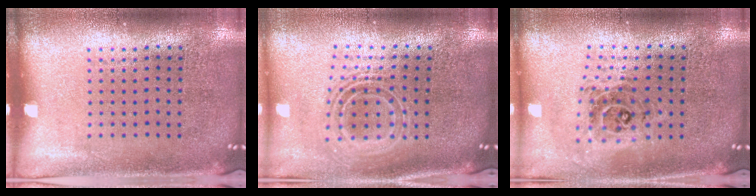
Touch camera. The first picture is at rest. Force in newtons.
{"total": 2.2, "press": 1.6, "slide": 1.5}
{"total": 0.9, "press": 0.9, "slide": 0.1}